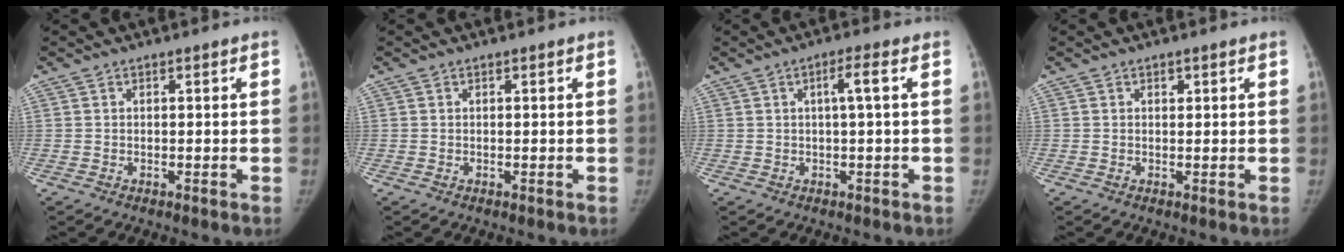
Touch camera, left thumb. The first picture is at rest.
{"total": 0.0}
{"total": 2.9, "force": [0.4, -0.3, 2.9], "torque": [-0.059, 0.010, 0.010]}
{"total": 0.9, "force": [0.5, 0.5, 0.5], "torque": [-0.002, -0.003, 0.009]}